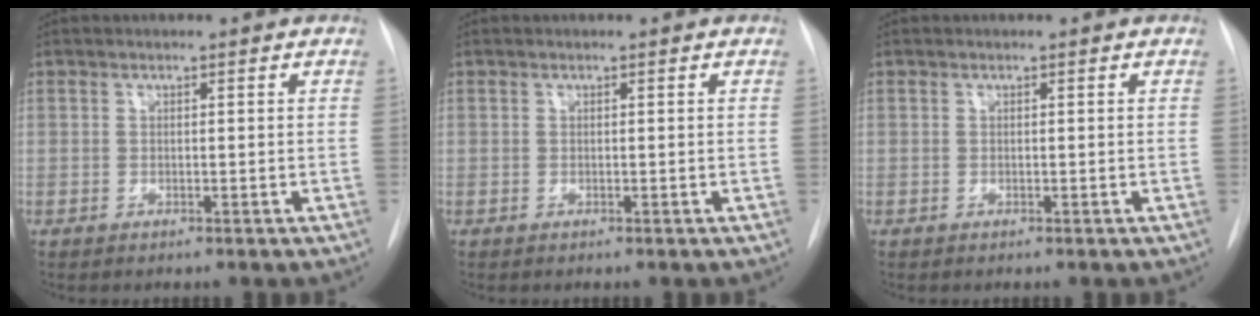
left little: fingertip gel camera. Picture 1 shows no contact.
{"total": 0.0}
{"total": 0.0}